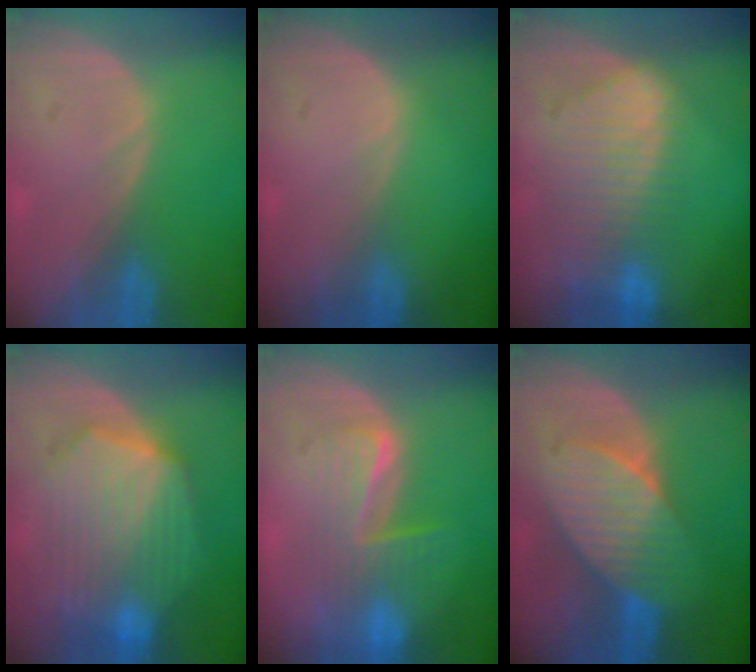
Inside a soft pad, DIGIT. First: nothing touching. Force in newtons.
{"total": 0.0}
{"total": 9.2, "press": 8.1, "slide": 4.4}
{"total": 10.9, "press": 10.9, "slide": 0.8}
{"total": 6.5, "press": 6.4, "slide": 1.2}
{"total": 7.5, "press": 7.5, "slide": 0.2}